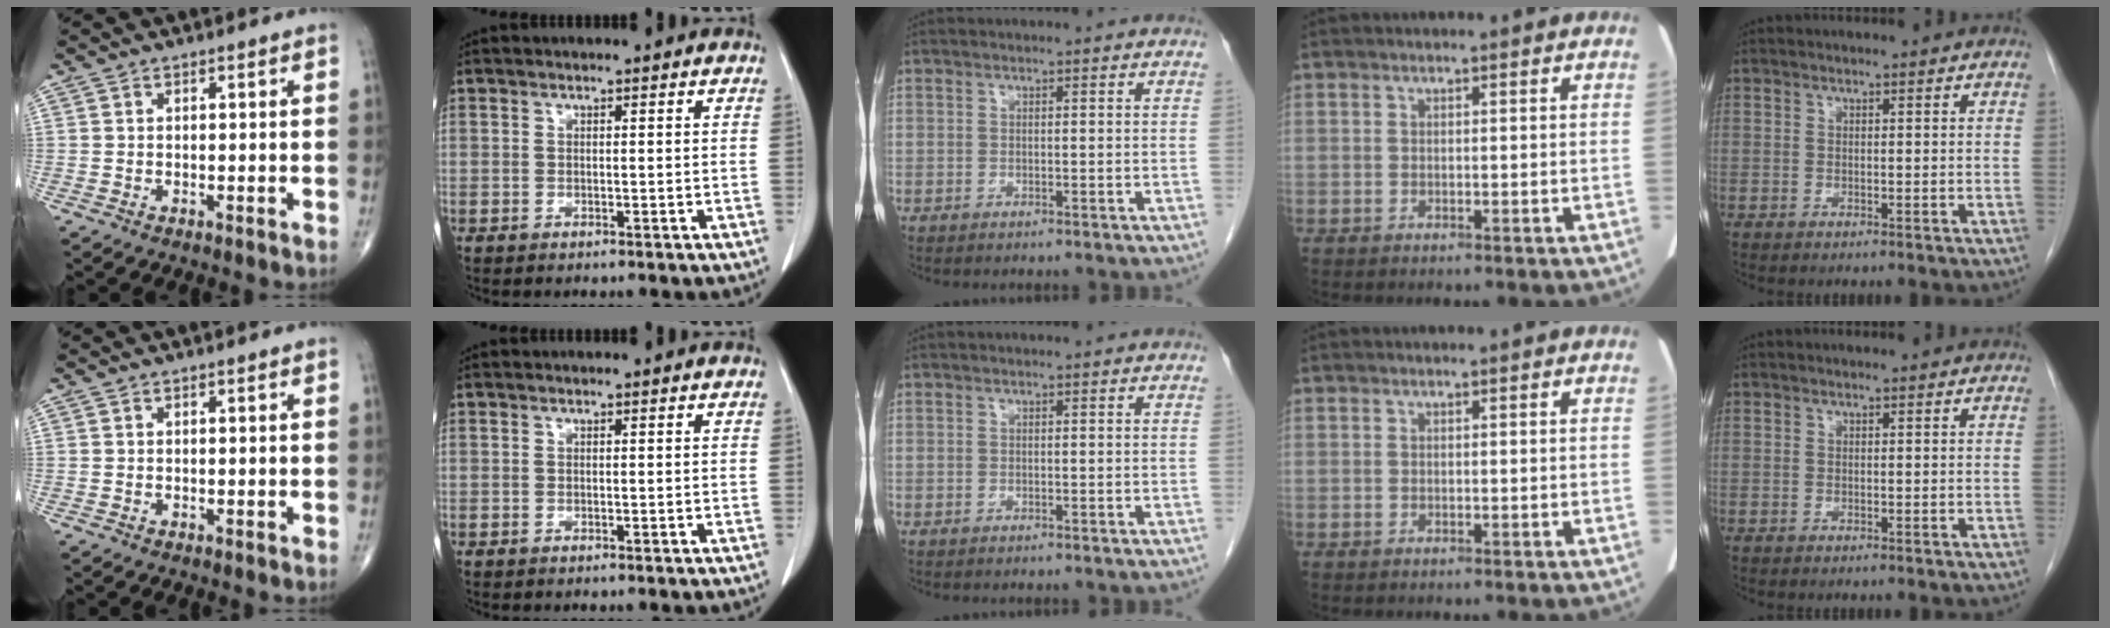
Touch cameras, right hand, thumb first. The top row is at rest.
{}